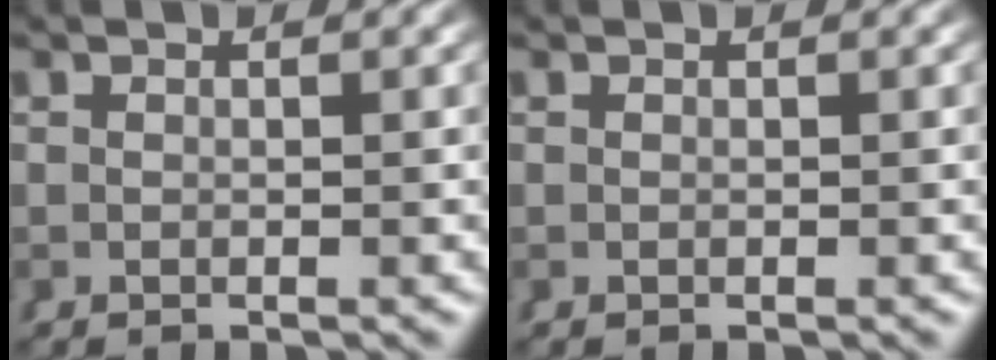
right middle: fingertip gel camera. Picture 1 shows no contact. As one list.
[{"total": 0.0}]